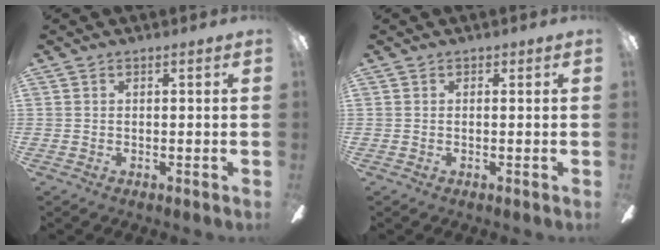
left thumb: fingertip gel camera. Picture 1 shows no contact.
{"total": 0.0}